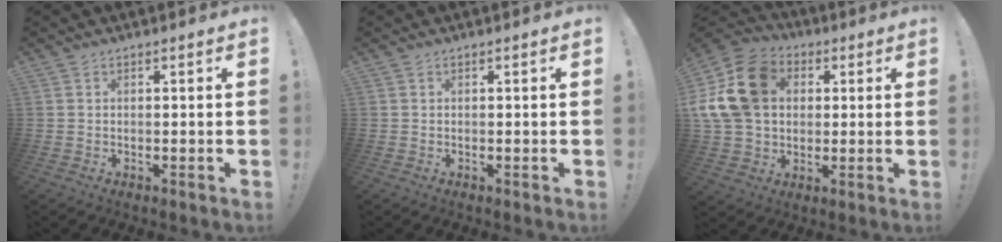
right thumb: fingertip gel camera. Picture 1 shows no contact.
{"total": 0.0}
{"total": 19.6, "force": [4.0, 15.3, 11.6], "torque": [-0.215, -0.004, 0.081]}